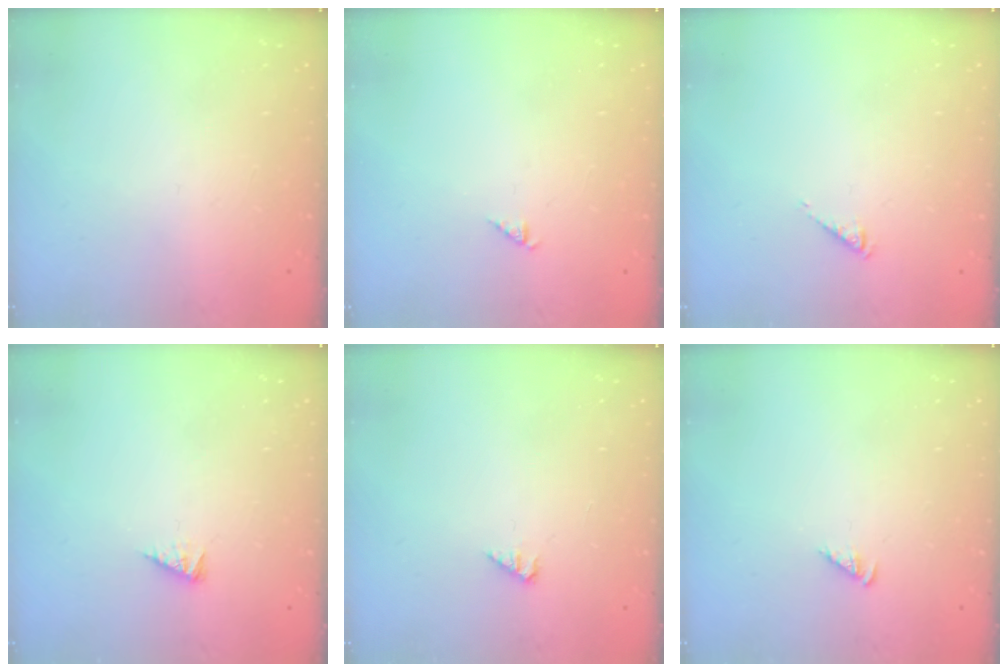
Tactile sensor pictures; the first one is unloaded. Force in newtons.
{"total": 0.7, "press": 0.7, "slide": 0.2}
{"total": 0.8, "press": 0.8, "slide": 0.1}
{"total": 2.8, "press": 2.8, "slide": 0.3}
{"total": 1.9, "press": 1.9, "slide": 0.3}
{"total": 2.4, "press": 2.4, "slide": 0.5}